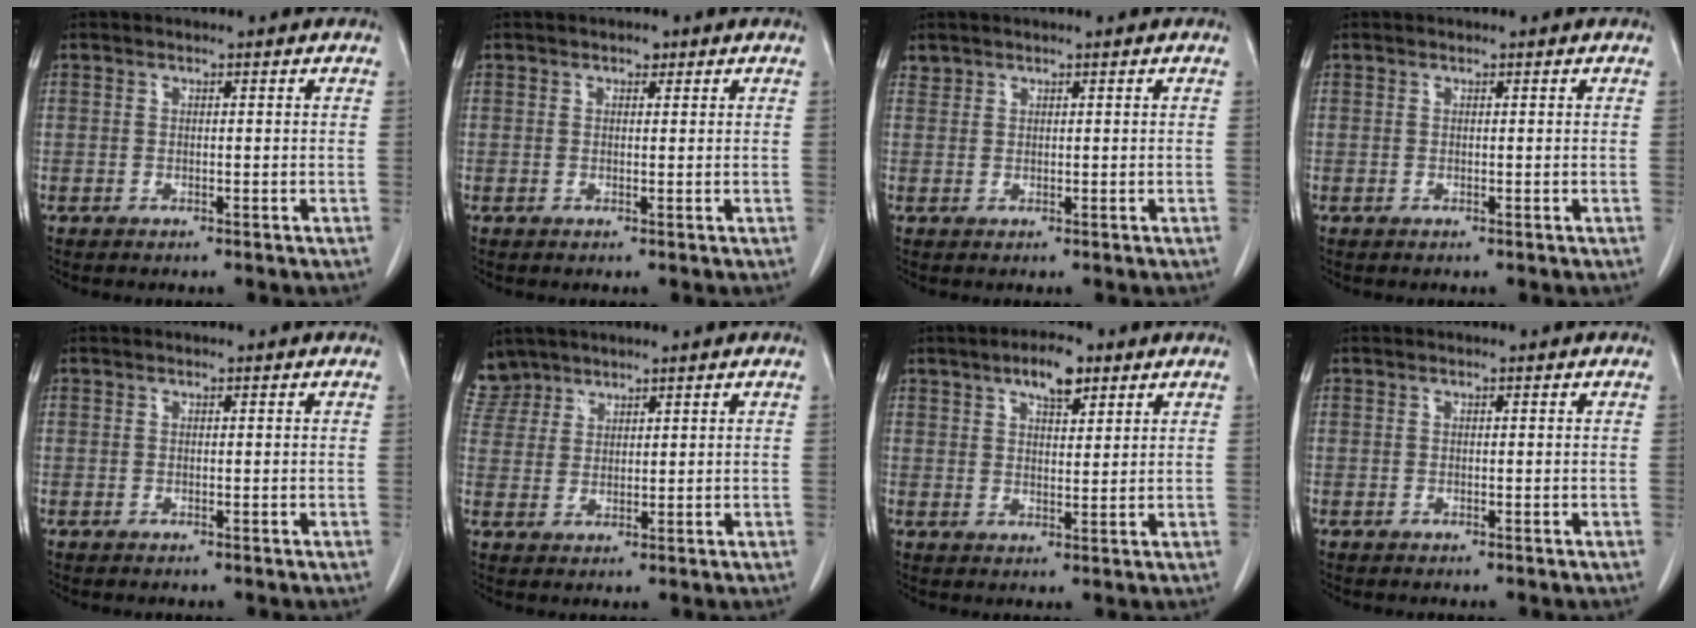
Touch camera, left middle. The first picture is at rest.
{"total": 0.9, "force": [0.6, 0.6, 0.4], "torque": [-0.007, 0.000, 0.007]}
{"total": 0.8, "force": [0.8, 0.3, -0.1], "torque": [0.003, 0.003, 0.016]}
{"total": 0.0}
{"total": 0.0}
{"total": 5.1, "force": [4.3, 2.6, -0.5], "torque": [0.013, 0.007, 0.090]}
{"total": 5.8, "force": [3.6, 2.0, 4.1], "torque": [-0.069, 0.006, 0.057]}
{"total": 0.0}